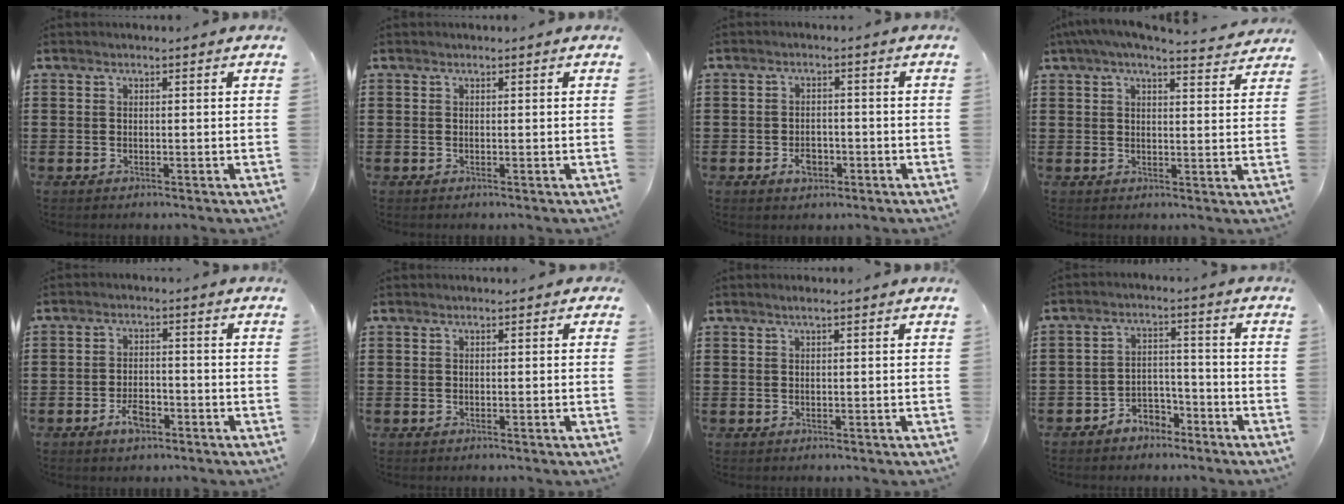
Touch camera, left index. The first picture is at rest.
{"total": 0.0}
{"total": 3.1, "force": [-1.5, 2.0, 1.8], "torque": [-0.035, 0.002, -0.029]}
{"total": 4.3, "force": [3.6, 0.3, 2.3], "torque": [-0.057, -0.012, 0.062]}
{"total": 4.0, "force": [-2.3, 1.9, 2.7], "torque": [-0.050, 0.005, -0.044]}
{"total": 0.0}
{"total": 0.8, "force": [0.4, 0.0, 0.6], "torque": [-0.010, 0.000, 0.007]}
{"total": 4.1, "force": [-3.6, 1.8, 0.7], "torque": [-0.017, 0.013, -0.072]}